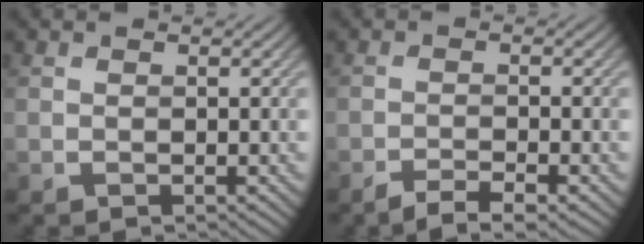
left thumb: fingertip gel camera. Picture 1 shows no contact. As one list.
[{"total": 3.3, "force": [-2.5, 0.4, 2.1], "torque": [-0.035, 0.002, -0.049]}]